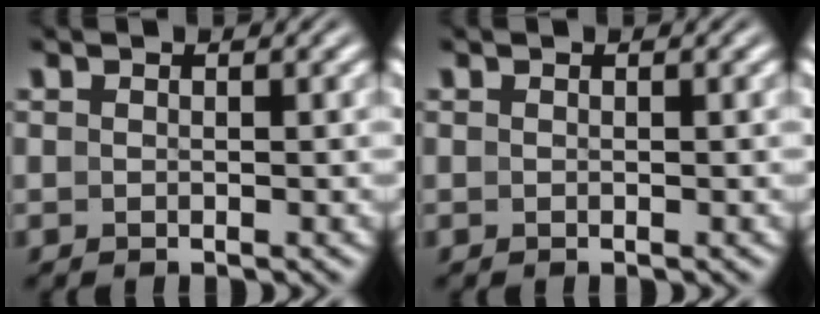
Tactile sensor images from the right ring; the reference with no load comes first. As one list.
[{"total": 0.0}]